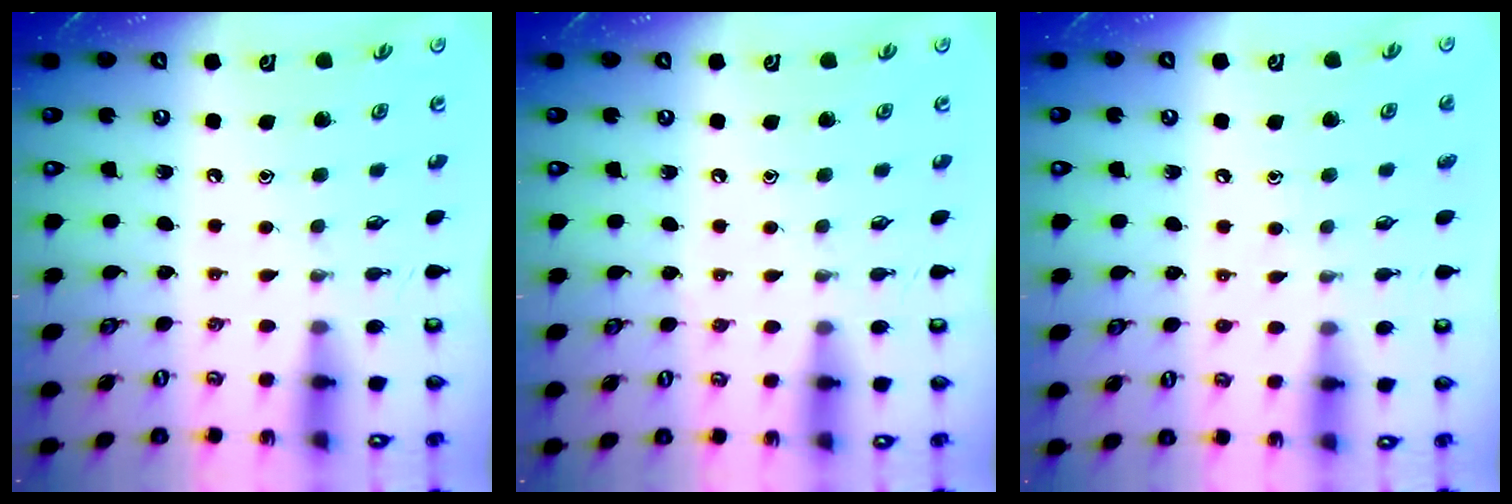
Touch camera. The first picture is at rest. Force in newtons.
{"total": 3.5, "press": 3.5, "slide": 0.4}
{"total": 5.6, "press": 5.6, "slide": 0.6}